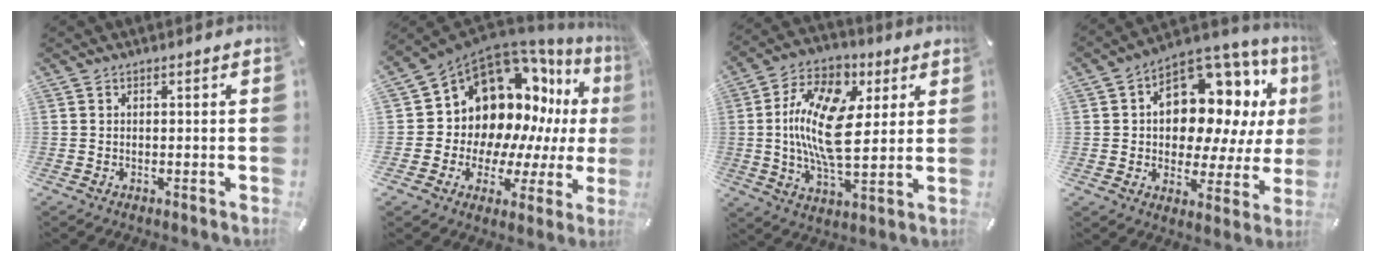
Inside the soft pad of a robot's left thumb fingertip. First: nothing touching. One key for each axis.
{"total": 15.8, "fx": 7.6, "fy": 12.5, "fz": 6.1, "tx": -0.078, "ty": -0.103, "tz": 0.159}
{"total": 18.2, "fx": 2.9, "fy": 9.8, "fz": 15.0, "tx": -0.315, "ty": 0.003, "tz": 0.045}
{"total": 15.6, "fx": 6.0, "fy": 10.4, "fz": 10.0, "tx": -0.151, "ty": -0.051, "tz": 0.105}